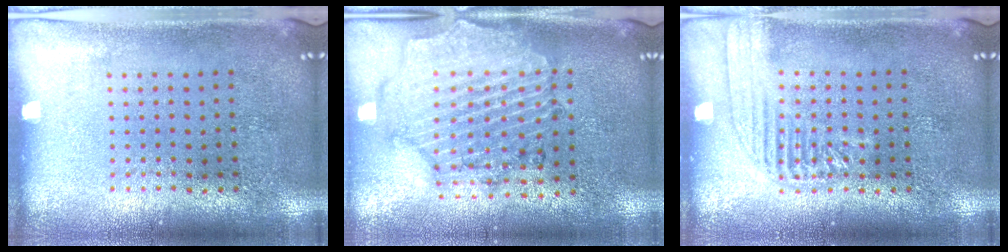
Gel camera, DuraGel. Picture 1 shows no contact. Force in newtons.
{"total": 1.6, "press": 1.6, "slide": 0.4}
{"total": 2.3, "press": 2.3, "slide": 0.4}